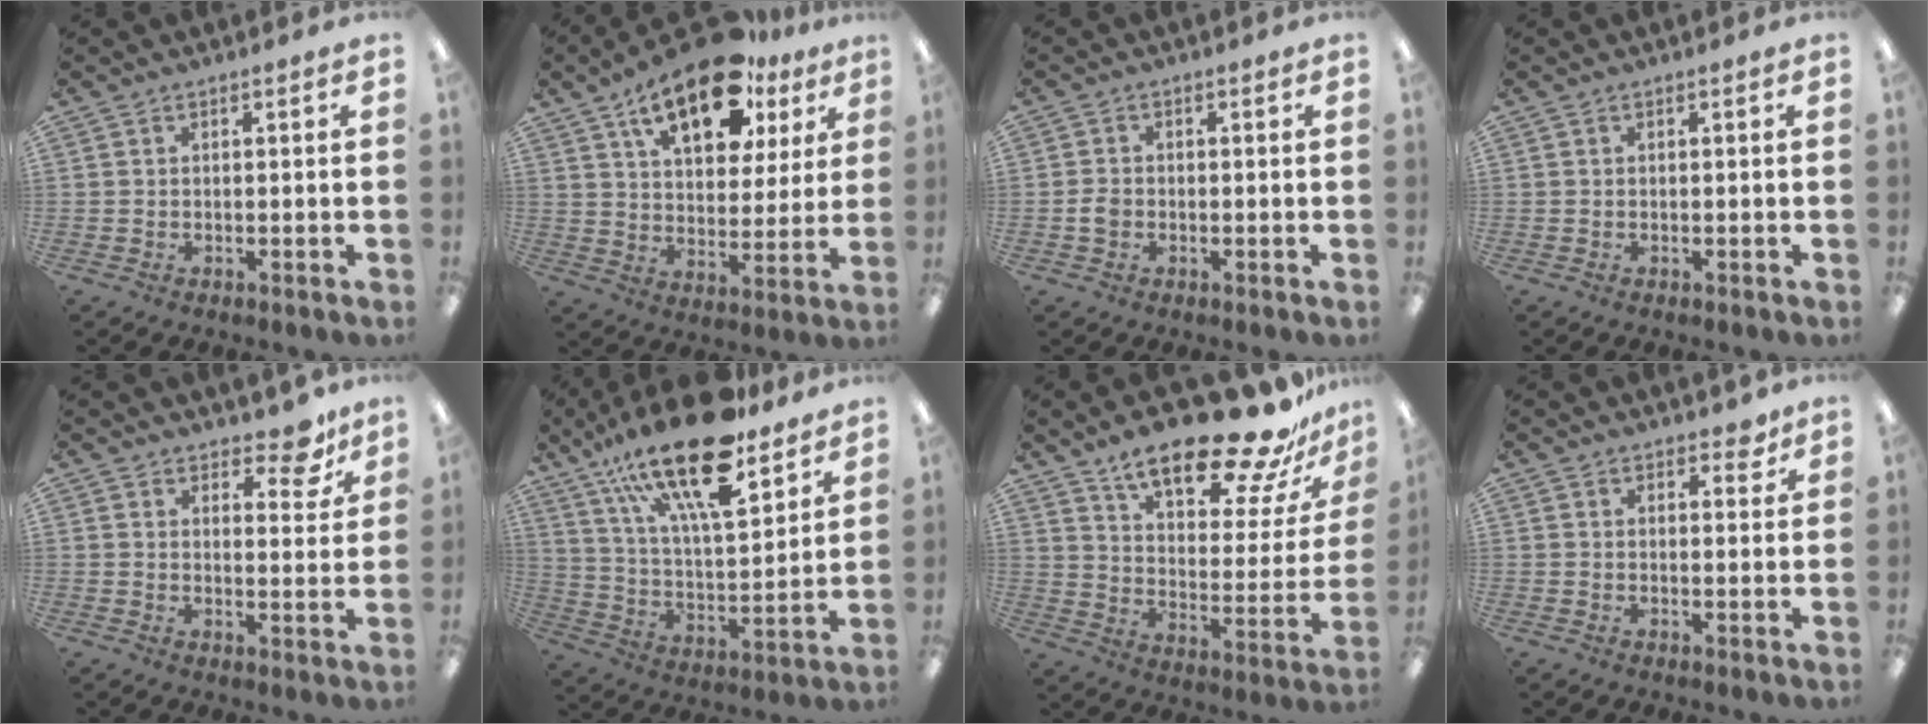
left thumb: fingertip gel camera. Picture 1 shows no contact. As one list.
[{"total": 19.2, "force": [12.0, 9.1, 11.9], "torque": [-0.196, -0.049, 0.203]}, {"total": 2.4, "force": [-0.5, 2.0, 1.2], "torque": [-0.022, 0.005, -0.010]}, {"total": 0.0}, {"total": 7.7, "force": [6.1, 3.2, 3.5], "torque": [-0.029, -0.040, 0.102]}, {"total": 24.1, "force": [16.7, 7.8, 15.5], "torque": [-0.264, -0.098, 0.283]}, {"total": 23.9, "force": [18.6, 7.2, 13.3], "torque": [-0.192, -0.124, 0.306]}, {"total": 3.3, "force": [2.6, 1.5, 1.2], "torque": [-0.003, -0.011, 0.044]}]